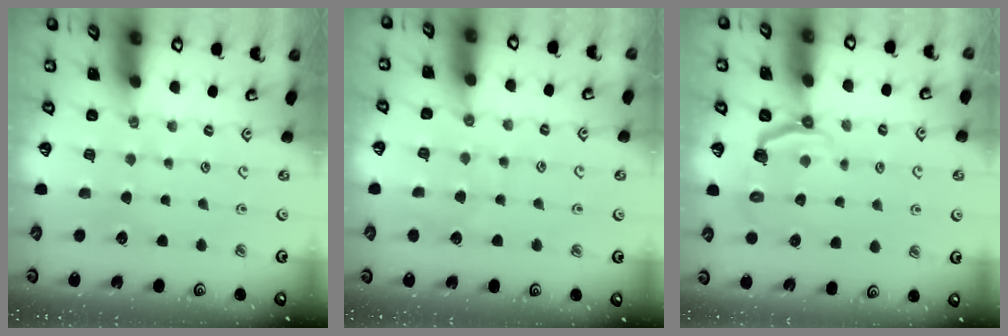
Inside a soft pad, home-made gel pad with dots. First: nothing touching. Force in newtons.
{"total": 6.3, "press": 6.2, "slide": 0.6}
{"total": 4.1, "press": 2.5, "slide": 3.2}